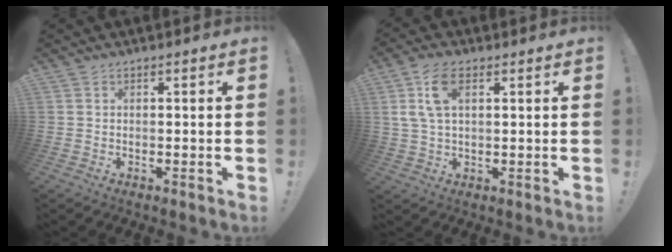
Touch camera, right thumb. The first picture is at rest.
{"total": 8.1, "force": [3.0, 4.0, 6.3], "torque": [-0.117, 0.005, 0.055]}